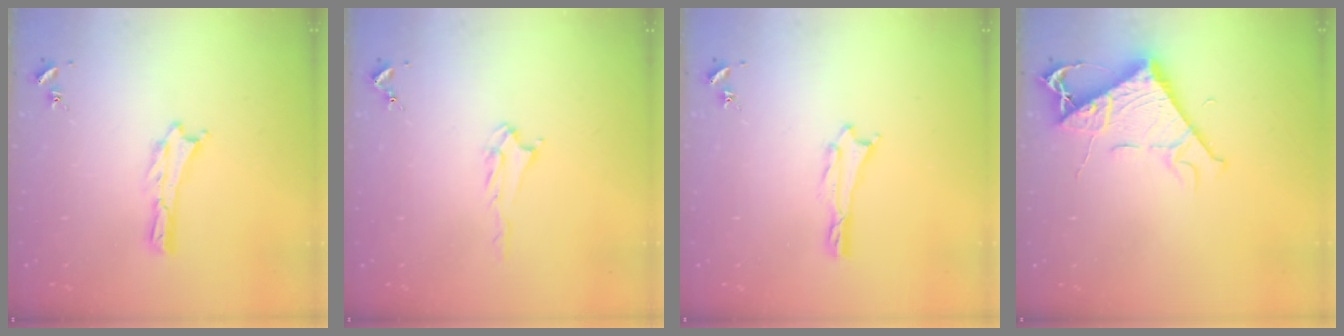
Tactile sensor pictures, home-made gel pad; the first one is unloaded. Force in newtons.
{"total": 3.2, "press": 3.2, "slide": 0.5}
{"total": 0.7, "press": 0.7, "slide": 0.1}
{"total": 8.0, "press": 7.9, "slide": 0.8}